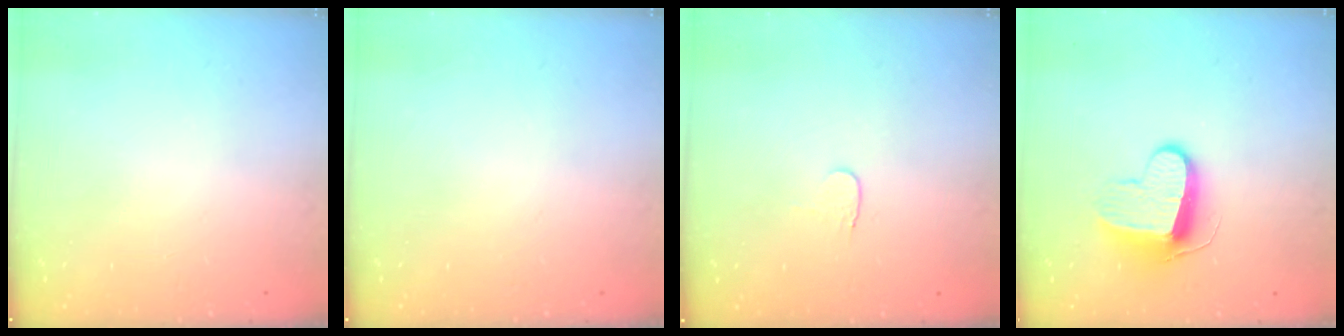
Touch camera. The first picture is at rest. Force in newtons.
{"total": 0.0}
{"total": 3.9, "press": 3.8, "slide": 0.4}
{"total": 9.9, "press": 9.9, "slide": 0.1}